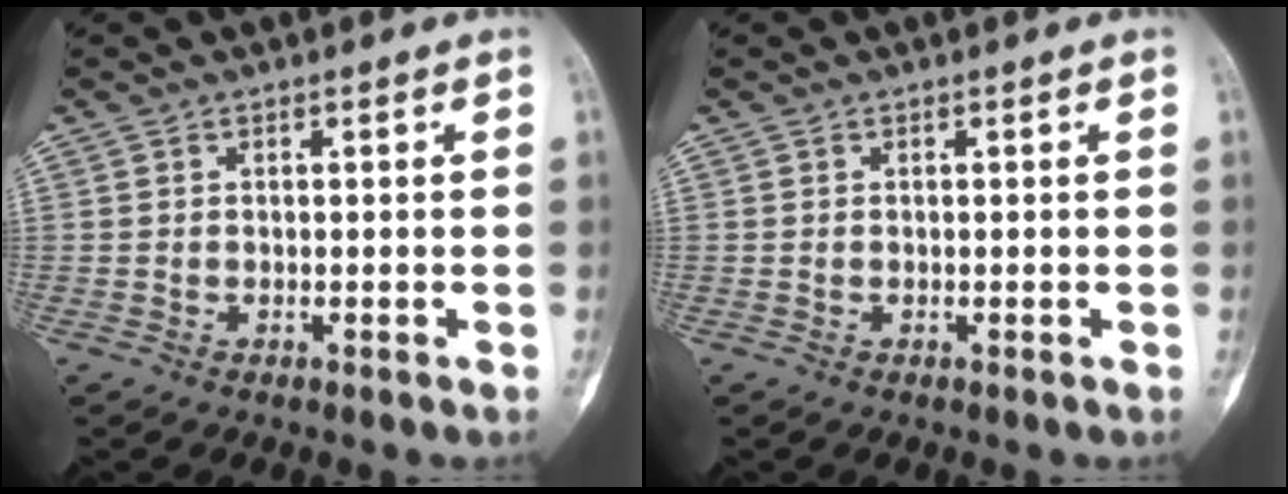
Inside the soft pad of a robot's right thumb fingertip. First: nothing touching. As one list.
[{"total": 0.0}]